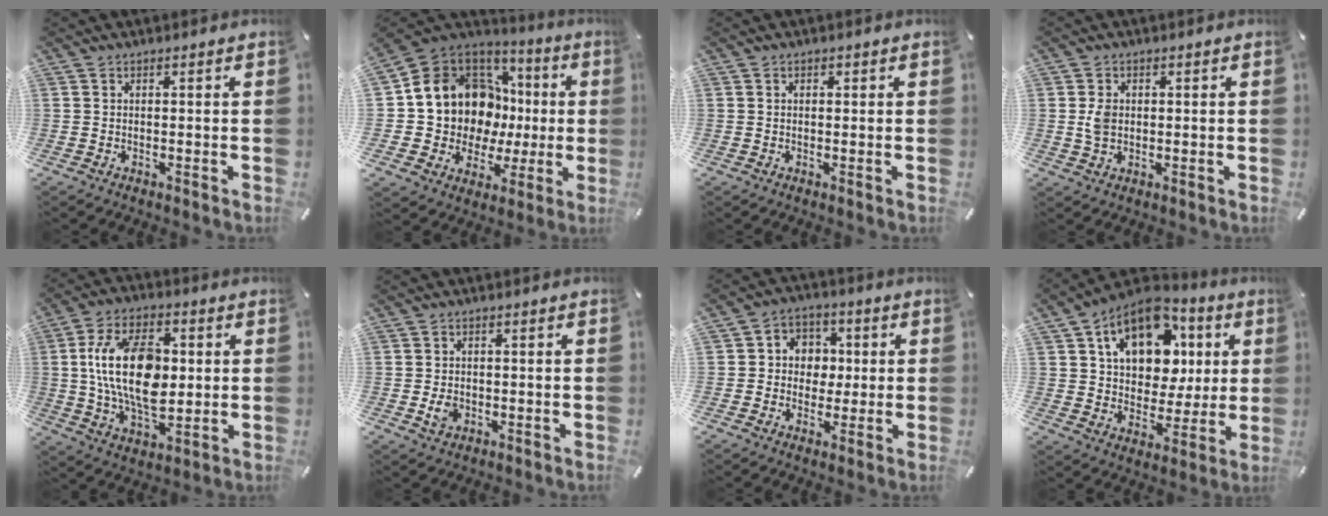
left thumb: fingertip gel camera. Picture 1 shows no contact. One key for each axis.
{"total": 15.0, "fx": 3.8, "fy": 13.3, "fz": 5.8, "tx": -0.110, "ty": -0.047, "tz": 0.093}
{"total": 0.7, "fx": 0.1, "fy": 0.6, "fz": 0.4, "tx": -0.007, "ty": 0.005, "tz": 0.001}
{"total": 3.9, "fx": 0.2, "fy": 3.0, "fz": 2.4, "tx": -0.047, "ty": 0.001, "tz": 0.001}
{"total": 18.5, "fx": 1.5, "fy": 11.4, "fz": 14.5, "tx": -0.290, "ty": 0.005, "tz": 0.022}
{"total": 2.8, "fx": -0.5, "fy": 2.2, "fz": 1.6, "tx": -0.027, "ty": -0.002, "tz": -0.013}
{"total": 6.8, "fx": -0.5, "fy": 6.6, "fz": 1.9, "tx": -0.027, "ty": 0.010, "tz": -0.014}
{"total": 16.9, "fx": 7.4, "fy": 12.2, "fz": 9.0, "tx": -0.146, "ty": -0.023, "tz": 0.137}